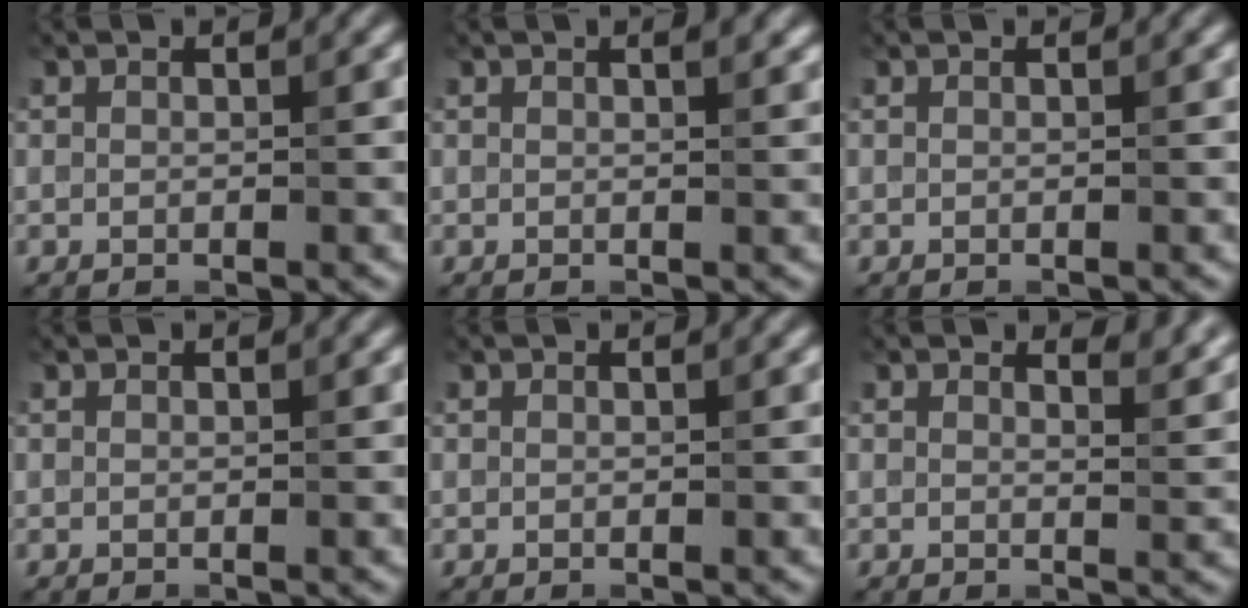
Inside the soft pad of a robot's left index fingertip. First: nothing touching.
{"total": 1.2, "force": [0.8, 0.3, 0.9], "torque": [-0.009, 0.001, 0.012]}
{"total": 0.0}
{"total": 0.0}
{"total": 0.0}
{"total": 2.8, "force": [2.4, 0.7, 1.1], "torque": [-0.012, -0.004, 0.028]}